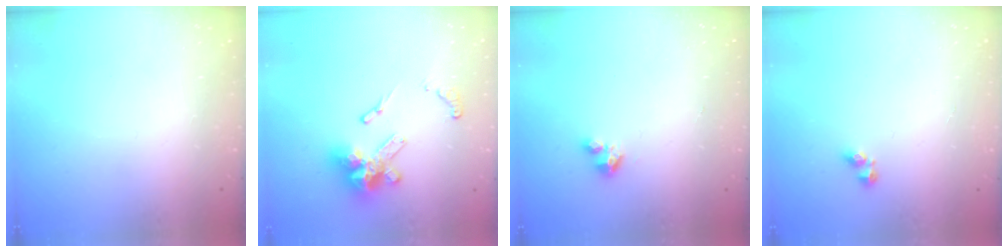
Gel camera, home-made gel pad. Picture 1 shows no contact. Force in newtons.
{"total": 14.1, "press": 14.1, "slide": 0.9}
{"total": 2.8, "press": 2.8, "slide": 0.2}
{"total": 3.0, "press": 2.9, "slide": 0.9}